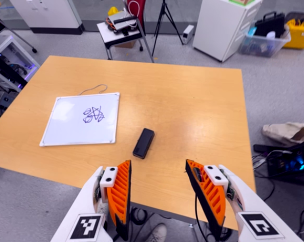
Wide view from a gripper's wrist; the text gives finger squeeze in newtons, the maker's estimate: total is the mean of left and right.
{"total": 0.0}